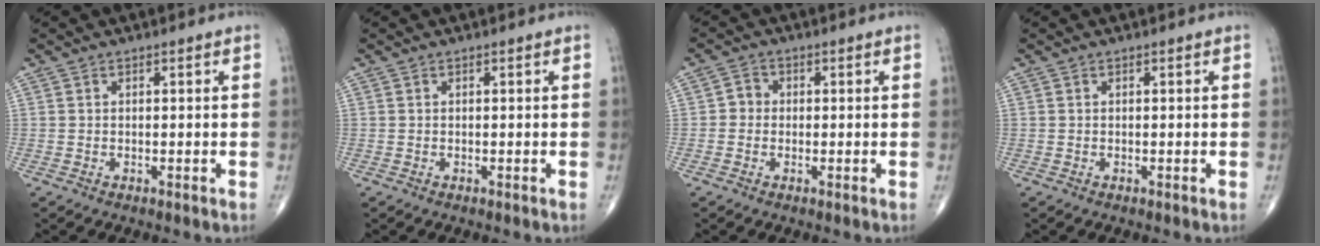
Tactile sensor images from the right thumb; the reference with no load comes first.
{"total": 0.0}
{"total": 2.3, "force": [-0.3, 2.1, 0.9], "torque": [0.001, 0.008, -0.011]}
{"total": 0.0}